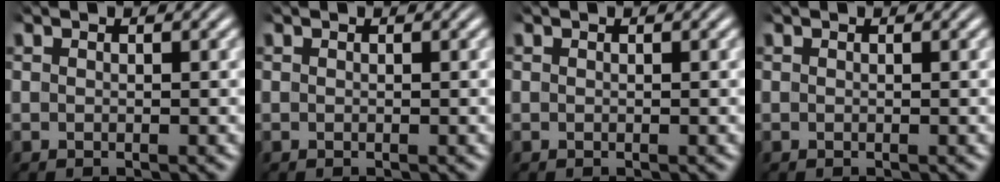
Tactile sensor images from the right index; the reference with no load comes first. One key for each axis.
{"total": 0.0}
{"total": 0.0}
{"total": 0.0}